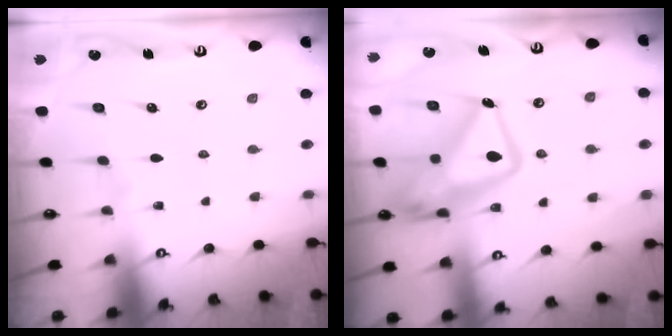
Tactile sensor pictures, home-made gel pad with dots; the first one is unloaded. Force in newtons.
{"total": 16.1, "press": 16.0, "slide": 1.7}